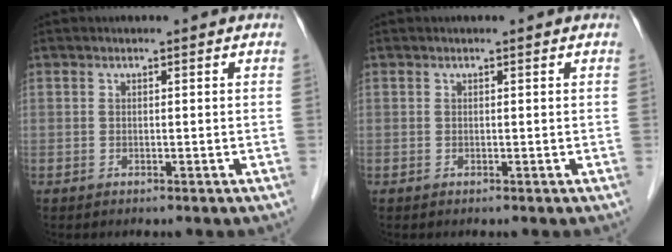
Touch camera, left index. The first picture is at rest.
{"total": 0.0}